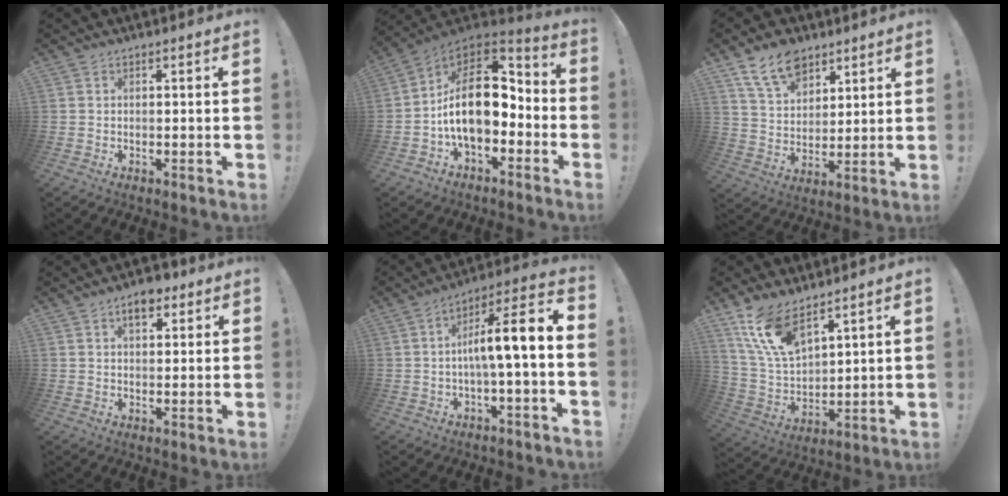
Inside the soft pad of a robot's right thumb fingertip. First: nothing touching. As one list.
[{"total": 18.8, "force": [-0.2, 10.7, 15.5], "torque": [-0.265, 0.006, 0.001]}, {"total": 12.7, "force": [8.4, 7.8, 5.3], "torque": [-0.088, -0.042, 0.162]}, {"total": 5.7, "force": [3.2, 3.2, 3.5], "torque": [-0.035, -0.012, 0.052]}, {"total": 10.3, "force": [-0.2, 0.2, 10.3], "torque": [-0.165, -0.009, -0.018]}, {"total": 14.0, "force": [9.9, 6.0, 7.9], "torque": [-0.176, -0.055, 0.191]}]